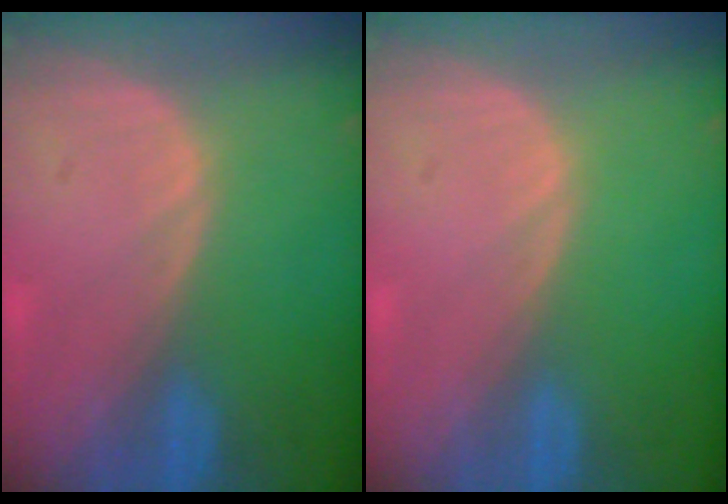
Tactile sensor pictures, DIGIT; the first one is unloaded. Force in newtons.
{"total": 0.0}